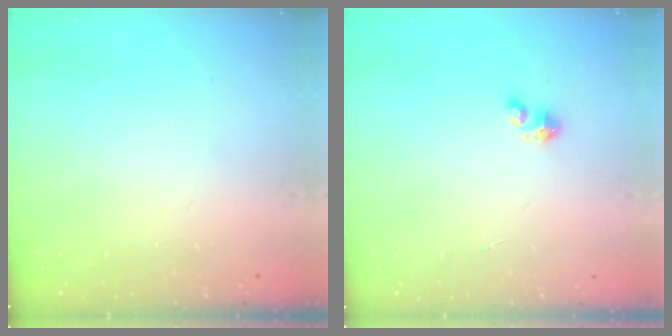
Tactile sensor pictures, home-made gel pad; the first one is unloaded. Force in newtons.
{"total": 2.8, "press": 2.8, "slide": 0.1}